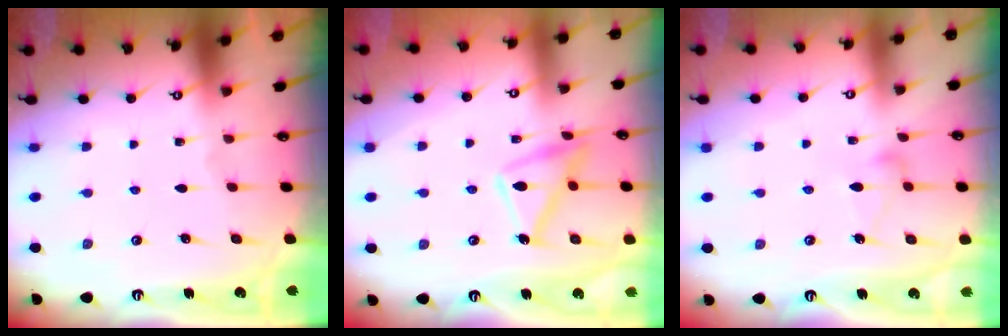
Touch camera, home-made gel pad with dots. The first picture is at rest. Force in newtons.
{"total": 13.7, "press": 13.6, "slide": 1.1}
{"total": 6.6, "press": 6.6, "slide": 0.3}